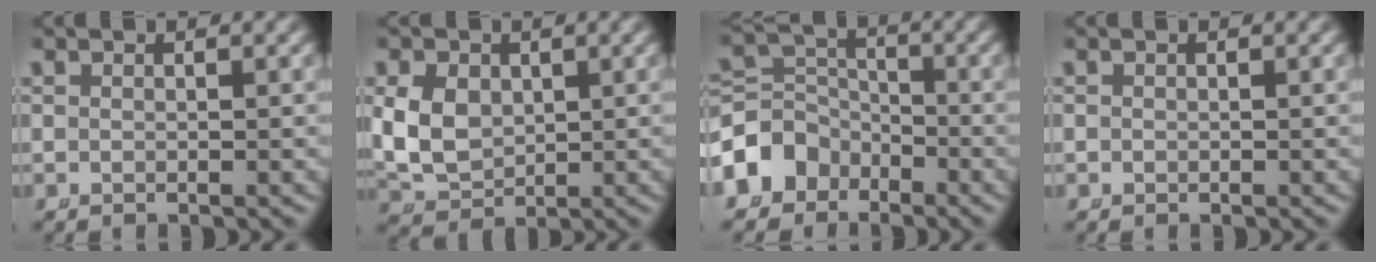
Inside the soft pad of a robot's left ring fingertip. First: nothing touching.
{"total": 7.5, "force": [-0.2, 6.5, 3.8], "torque": [-0.109, -0.031, 0.011]}
{"total": 6.8, "force": [-2.2, 5.9, 2.6], "torque": [-0.068, -0.029, -0.036]}
{"total": 0.0}